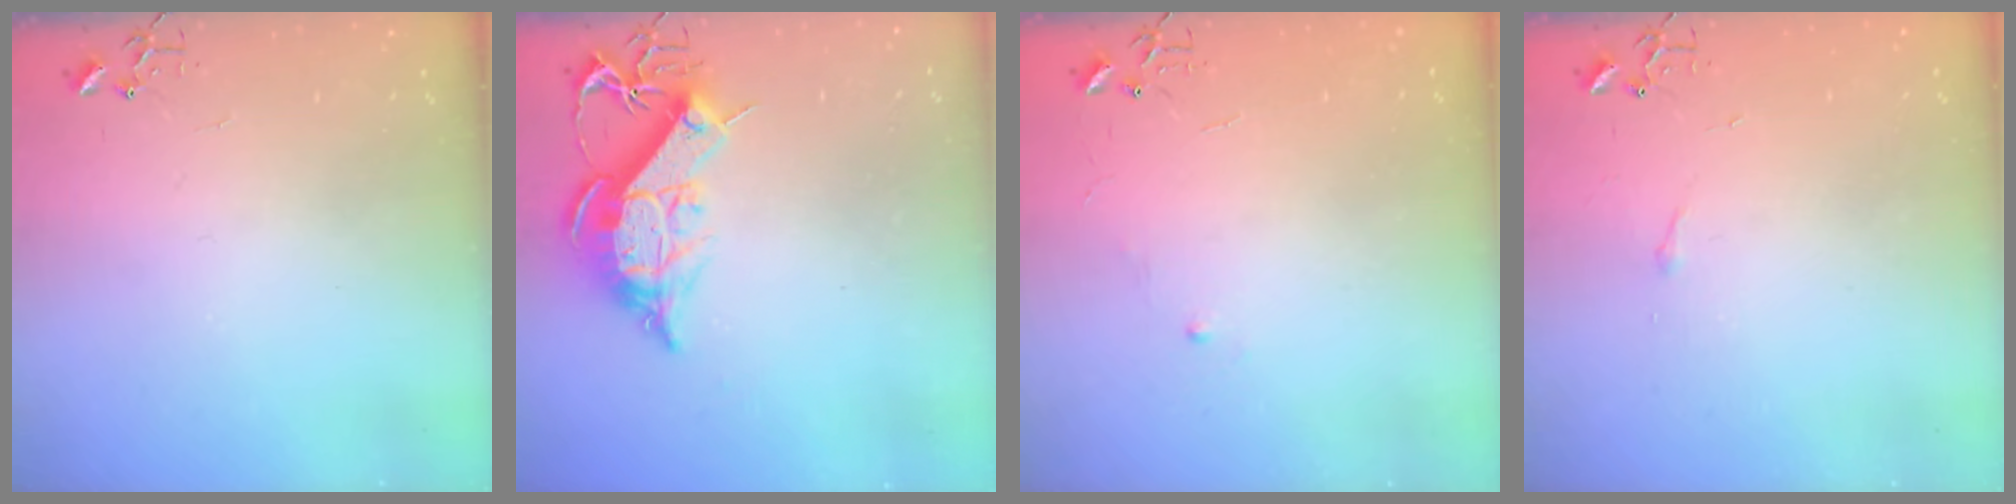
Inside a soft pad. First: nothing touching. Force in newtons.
{"total": 14.4, "press": 14.4, "slide": 1.2}
{"total": 4.4, "press": 4.4, "slide": 0.6}
{"total": 2.9, "press": 2.9, "slide": 0.5}